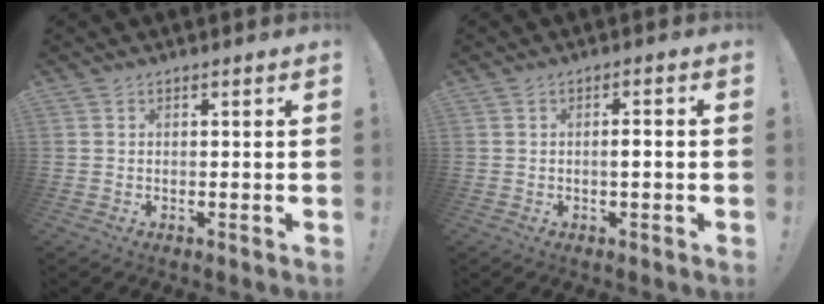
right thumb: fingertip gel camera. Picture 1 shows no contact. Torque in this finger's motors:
{"motor_torque": [-0.24, 0.00, 0.10, 0.11, 0.09]}